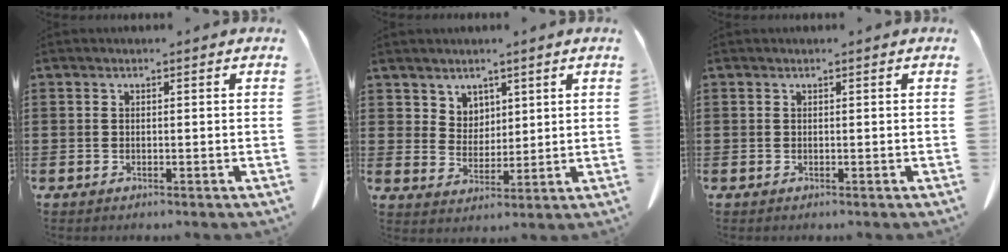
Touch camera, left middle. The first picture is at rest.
{"total": 4.4, "force": [3.4, 2.7, 0.3], "torque": [-0.020, -0.002, 0.066]}
{"total": 0.0}